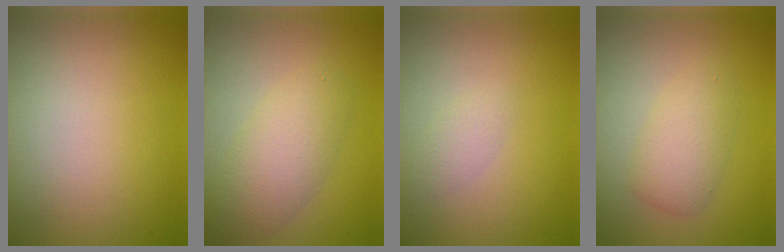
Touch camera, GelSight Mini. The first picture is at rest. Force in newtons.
{"total": 4.1, "press": 4.1, "slide": 0.1}
{"total": 1.1, "press": 1.1, "slide": 0.0}
{"total": 2.9, "press": 2.9, "slide": 0.0}